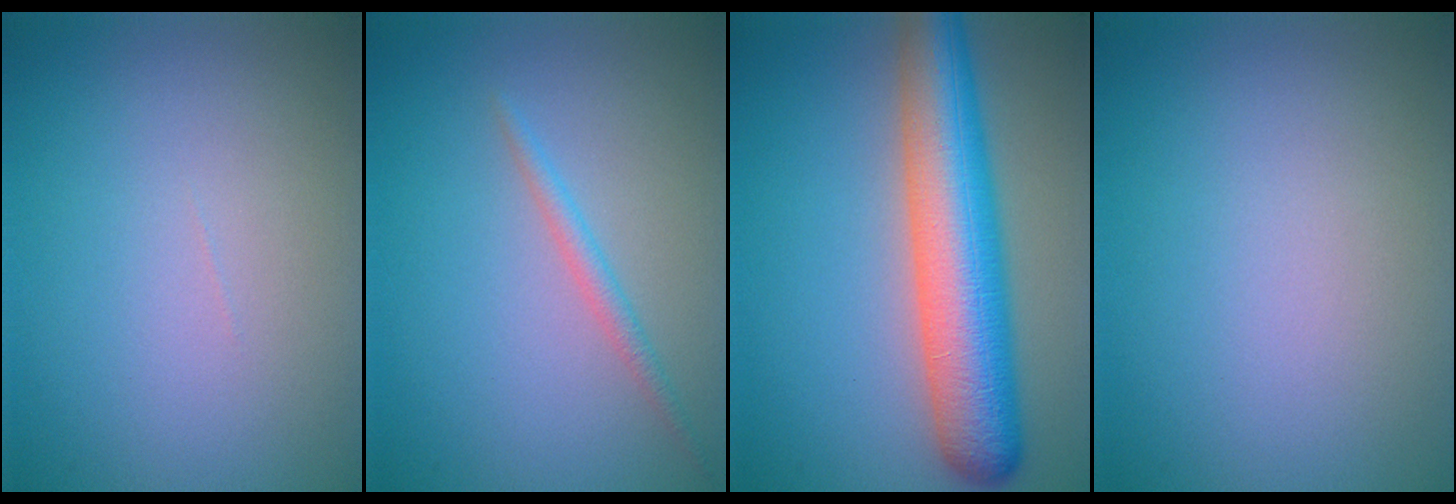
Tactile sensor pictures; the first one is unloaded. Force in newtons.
{"total": 1.4, "press": 1.4, "slide": 0.1}
{"total": 9.5, "press": 9.5, "slide": 0.2}
{"total": 0.0}